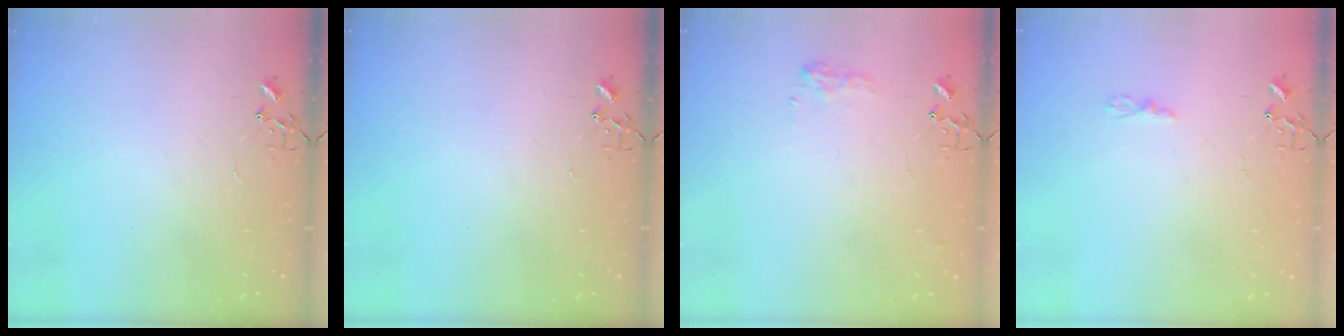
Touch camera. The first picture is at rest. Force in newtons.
{"total": 0.0}
{"total": 7.8, "press": 7.8, "slide": 0.1}
{"total": 3.2, "press": 3.1, "slide": 0.4}